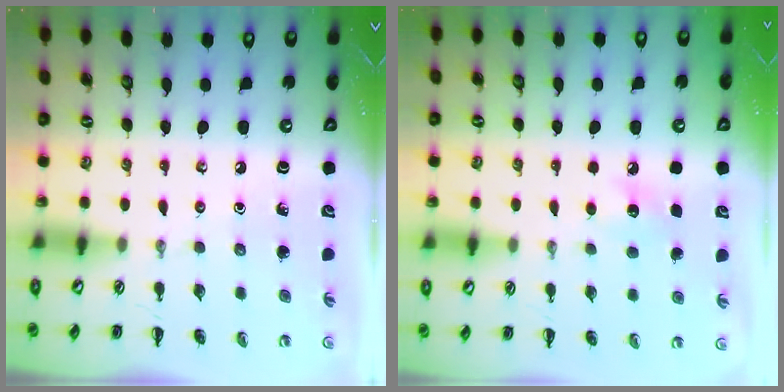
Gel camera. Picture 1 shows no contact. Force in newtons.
{"total": 7.8, "press": 7.5, "slide": 2.1}